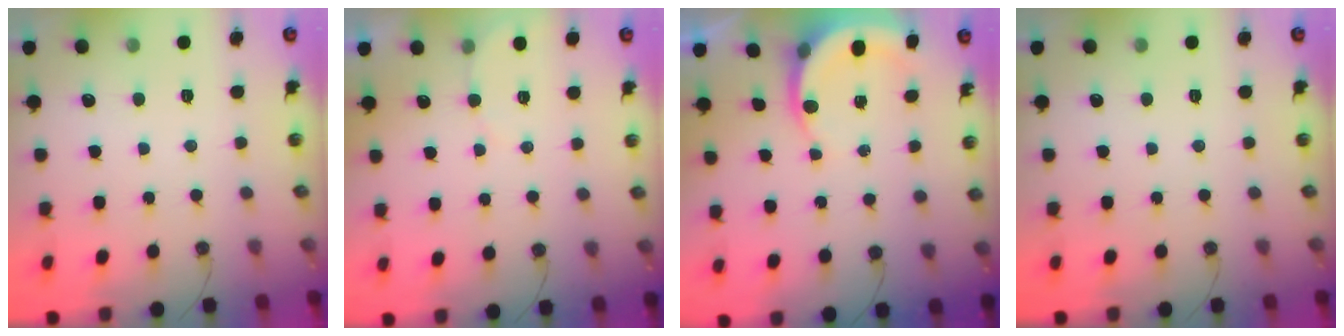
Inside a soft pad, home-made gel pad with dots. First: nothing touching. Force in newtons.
{"total": 2.8, "press": 2.8, "slide": 0.2}
{"total": 4.3, "press": 4.3, "slide": 0.3}
{"total": 0.0}